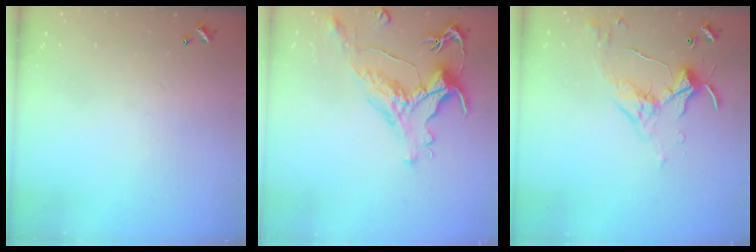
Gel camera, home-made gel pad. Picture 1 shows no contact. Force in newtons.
{"total": 1.3, "press": 0.1, "slide": 1.3}
{"total": 5.0, "press": 5.0, "slide": 0.5}